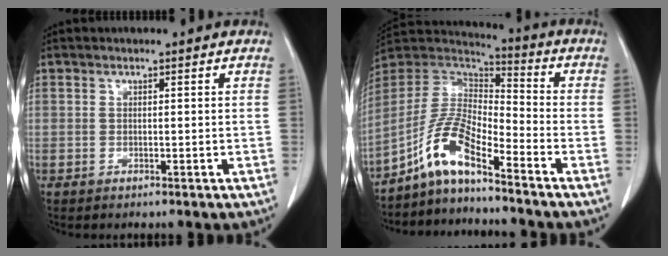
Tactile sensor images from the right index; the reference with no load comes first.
{"total": 9.7, "force": [-6.6, 1.8, 6.9], "torque": [-0.159, 0.017, -0.132]}